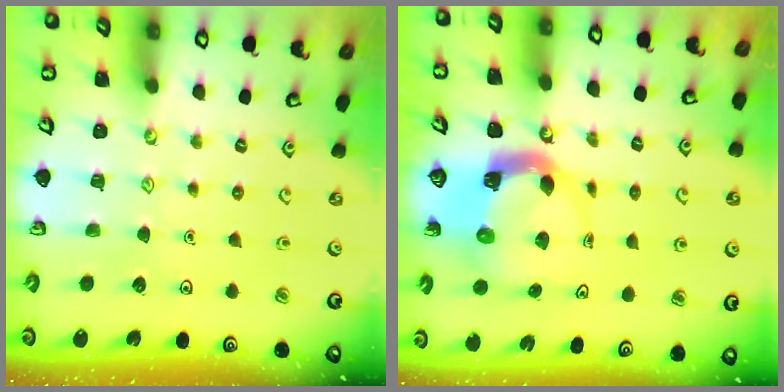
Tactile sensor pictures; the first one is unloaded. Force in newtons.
{"total": 4.6, "press": 4.6, "slide": 0.6}